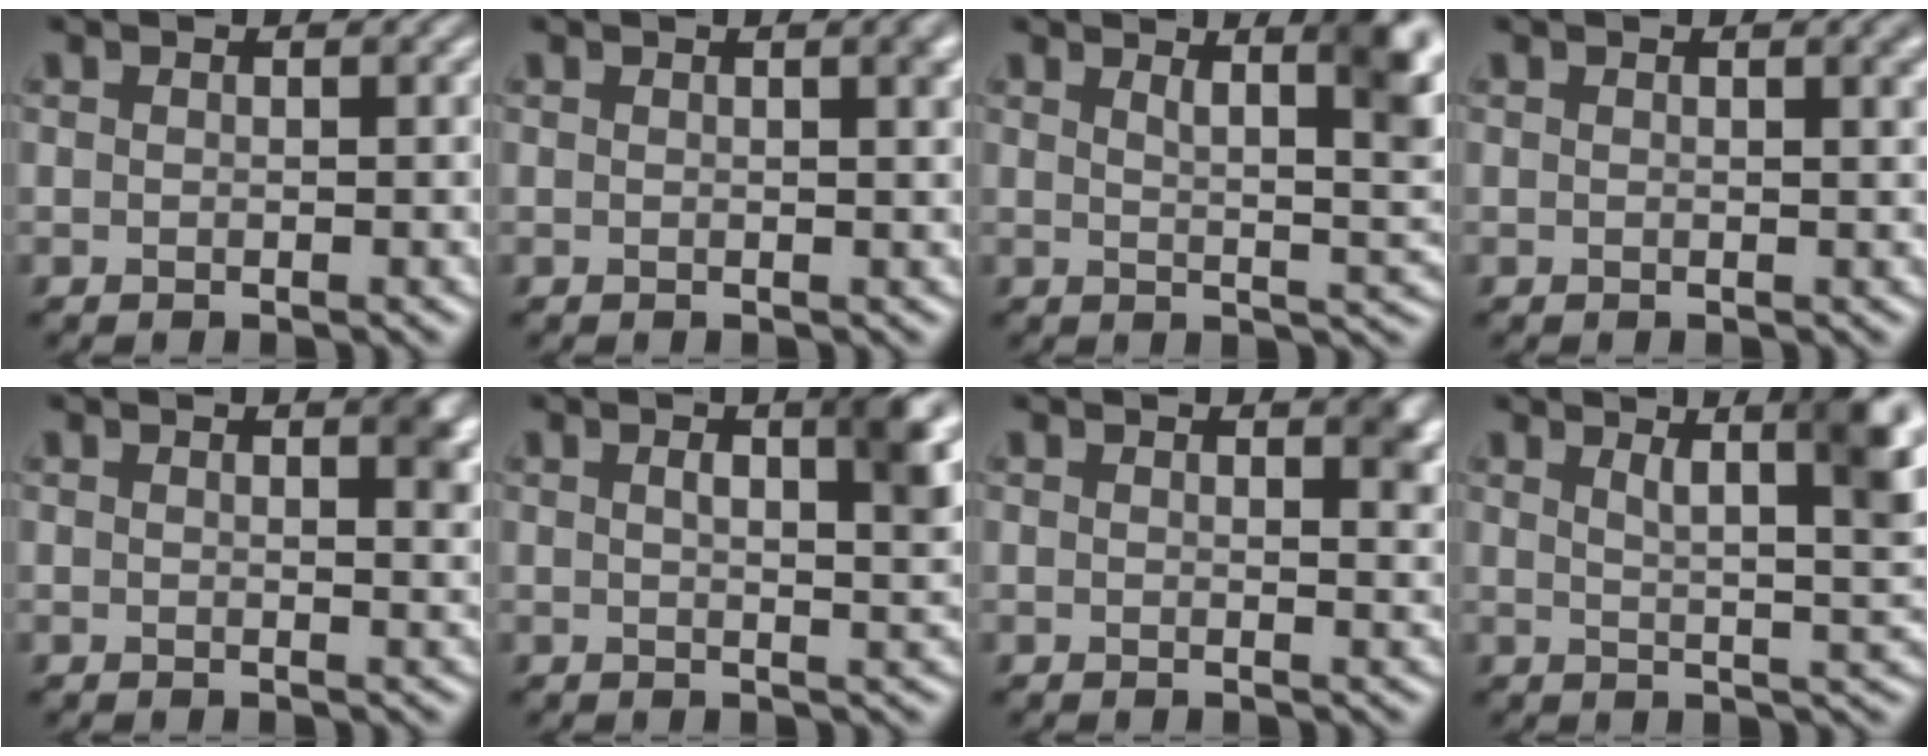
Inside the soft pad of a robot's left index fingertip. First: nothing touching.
{"total": 1.9, "force": [0.8, 0.6, 1.6], "torque": [-0.011, 0.006, 0.009]}
{"total": 6.3, "force": [3.1, 1.8, 5.2], "torque": [-0.047, 0.005, 0.046]}
{"total": 1.4, "force": [0.7, 0.5, 1.1], "torque": [-0.008, 0.005, 0.008]}
{"total": 2.6, "force": [1.3, 0.8, 2.0], "torque": [-0.015, 0.001, 0.019]}
{"total": 4.8, "force": [1.7, 1.4, 4.3], "torque": [-0.053, 0.007, 0.022]}
{"total": 2.3, "force": [1.4, 0.7, 1.7], "torque": [-0.013, -0.002, 0.021]}
{"total": 7.0, "force": [3.3, 1.8, 5.9], "torque": [-0.065, 0.007, 0.054]}